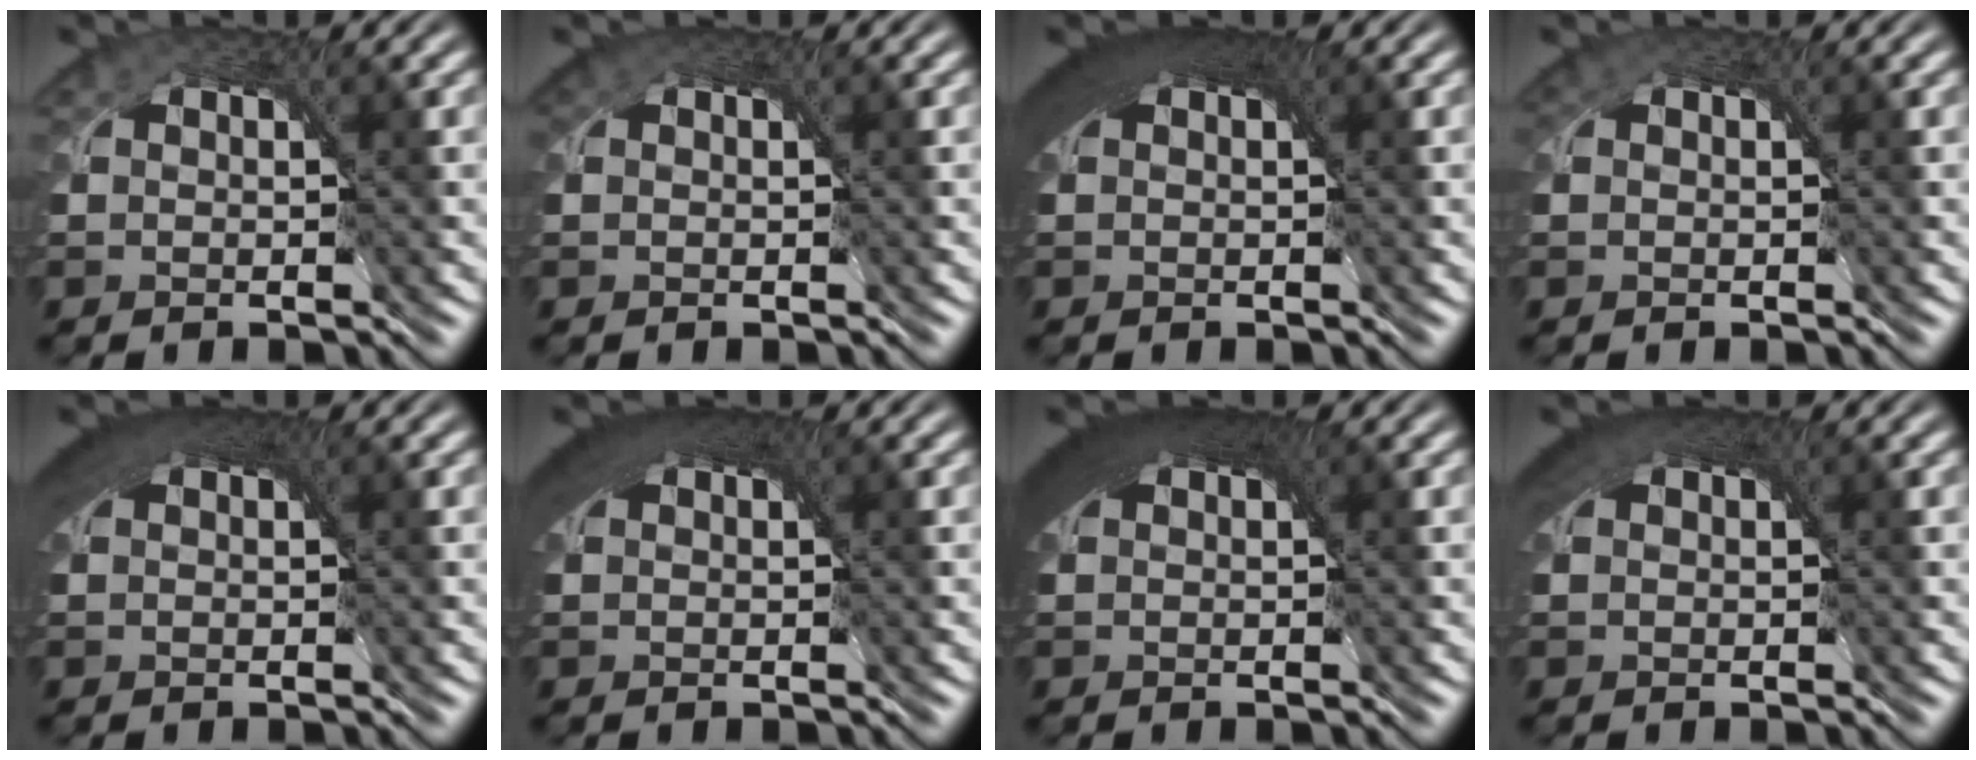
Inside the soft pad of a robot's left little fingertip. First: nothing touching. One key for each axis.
{"total": 1.5, "fx": 0.8, "fy": 1.0, "fz": 0.8, "tx": -0.015, "ty": 0.003, "tz": 0.009}
{"total": 6.7, "fx": 2.9, "fy": 3.2, "fz": 5.1, "tx": -0.084, "ty": 0.015, "tz": 0.033}
{"total": 1.1, "fx": 0.4, "fy": 0.8, "fz": 0.6, "tx": -0.017, "ty": 0.001, "tz": 0.004}
{"total": 6.0, "fx": 2.8, "fy": 2.9, "fz": 4.4, "tx": -0.078, "ty": 0.014, "tz": 0.033}
{"total": 6.7, "fx": 3.0, "fy": 3.3, "fz": 5.0, "tx": -0.085, "ty": 0.016, "tz": 0.034}
{"total": 7.6, "fx": 2.9, "fy": 3.8, "fz": 5.9, "tx": -0.096, "ty": 0.017, "tz": 0.032}
{"total": 6.0, "fx": 3.0, "fy": 2.9, "fz": 4.3, "tx": -0.077, "ty": 0.016, "tz": 0.035}